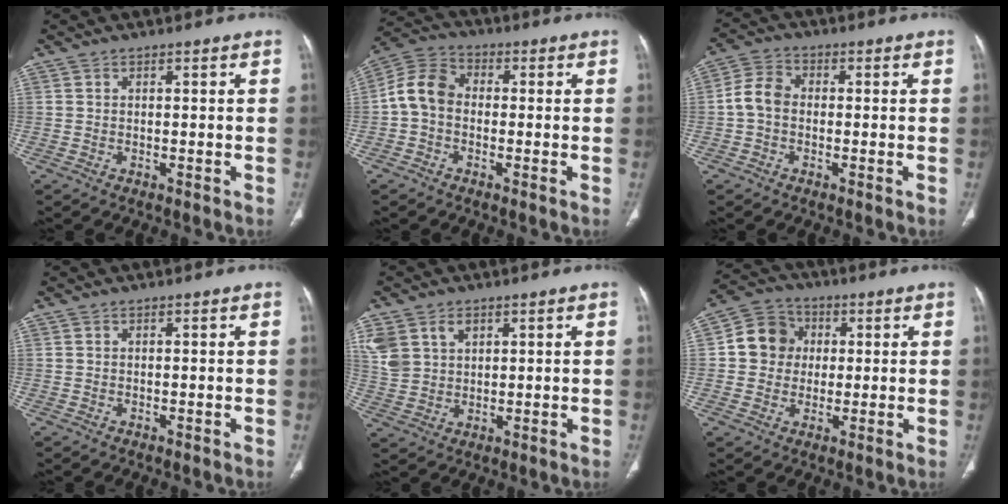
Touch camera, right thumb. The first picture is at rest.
{"total": 8.0, "force": [-0.7, 6.0, 5.2], "torque": [-0.089, 0.024, -0.029]}
{"total": 5.6, "force": [-0.6, 4.2, 3.6], "torque": [-0.064, 0.017, -0.023]}
{"total": 0.0}
{"total": 9.4, "force": [4.2, 6.8, 4.9], "torque": [-0.100, -0.001, 0.097]}
{"total": 8.8, "force": [0.9, 8.1, 3.3], "torque": [-0.030, 0.012, 0.005]}